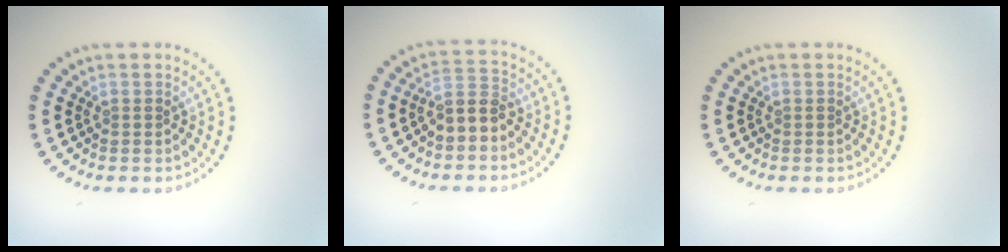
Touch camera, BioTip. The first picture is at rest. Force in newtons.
{"total": 2.9, "press": 2.7, "slide": 1.2}
{"total": 0.0}